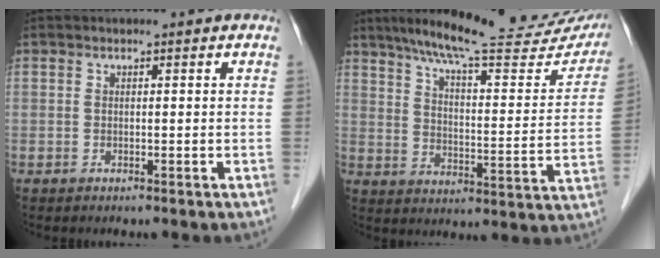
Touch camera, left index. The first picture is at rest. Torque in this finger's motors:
{"motor_torque": [0.60, -0.62, 0.29, 0.07]}